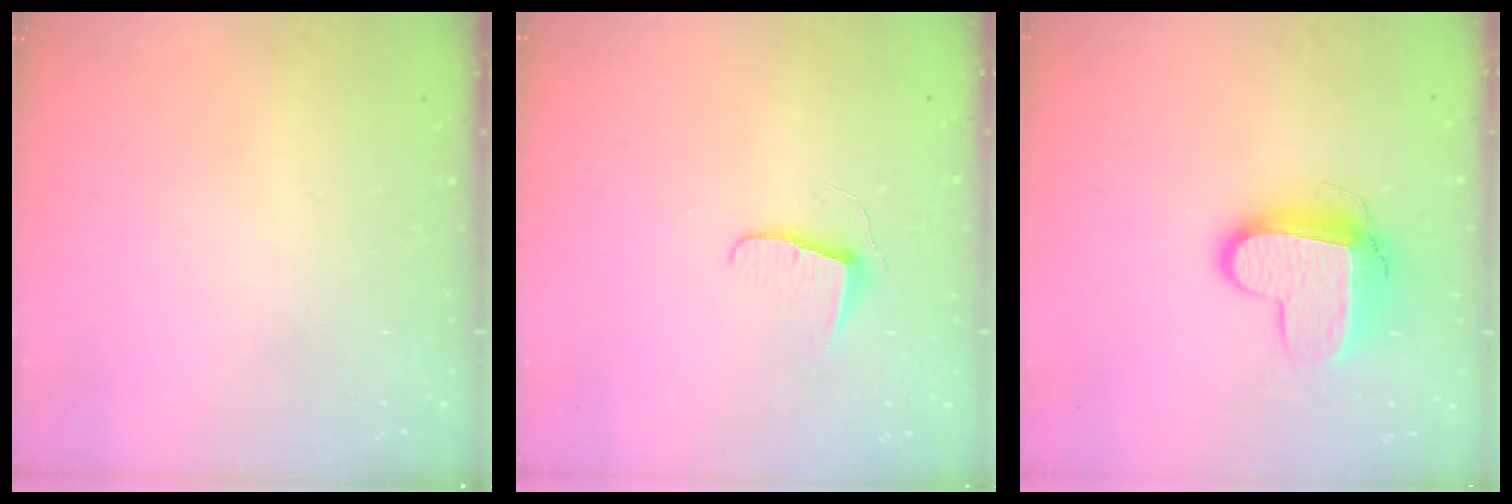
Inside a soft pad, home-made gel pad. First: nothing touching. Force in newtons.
{"total": 6.8, "press": 6.8, "slide": 0.5}
{"total": 11.6, "press": 11.5, "slide": 1.3}